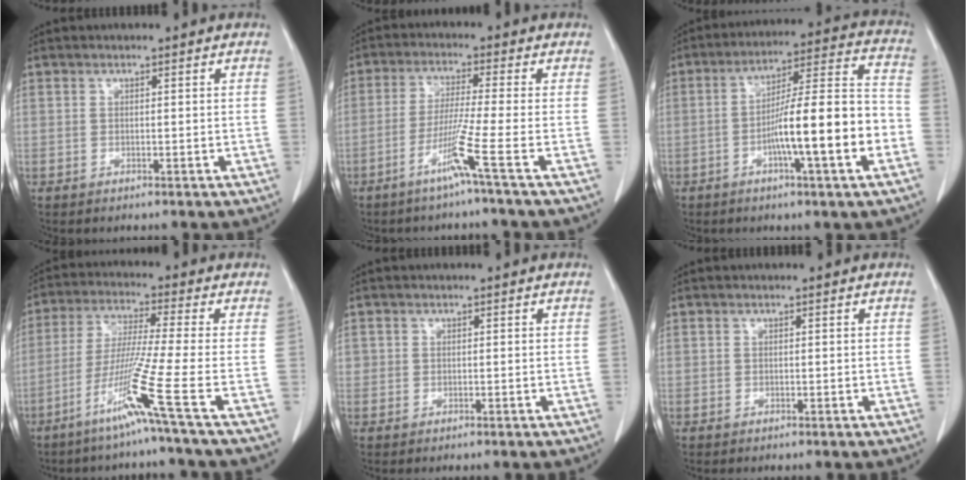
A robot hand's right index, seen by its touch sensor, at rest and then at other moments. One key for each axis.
{"total": 6.4, "fx": -3.3, "fy": -2.2, "fz": 5.0, "tx": -0.095, "ty": -0.016, "tz": -0.073}
{"total": 15.3, "fx": -4.5, "fy": 0.7, "fz": 14.6, "tx": -0.230, "ty": 0.014, "tz": -0.071}
{"total": 10.6, "fx": -5.6, "fy": -3.2, "fz": 8.4, "tx": -0.162, "ty": -0.027, "tz": -0.119}
{"total": 0.8, "fx": 0.1, "fy": 0.8, "fz": 0.1, "tx": 0.008, "ty": 0.004, "tz": -0.001}
{"total": 0.0}